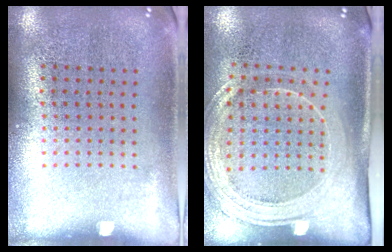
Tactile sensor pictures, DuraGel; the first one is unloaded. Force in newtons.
{"total": 2.1, "press": 1.8, "slide": 1.1}